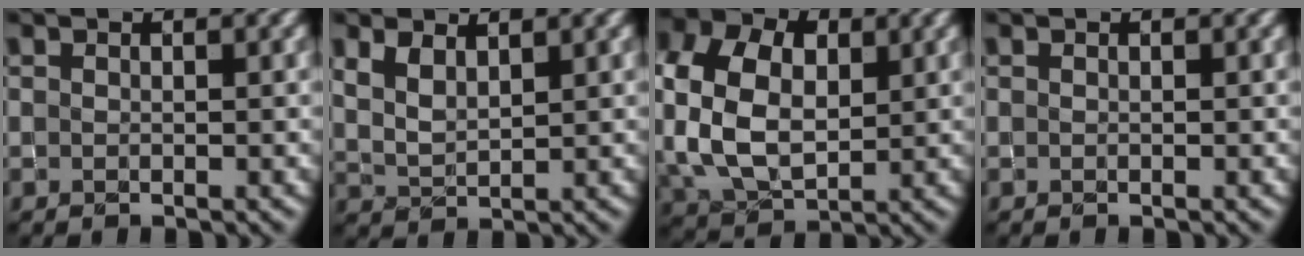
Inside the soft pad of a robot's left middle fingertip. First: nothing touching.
{"total": 2.6, "force": [1.7, 1.1, 1.6], "torque": [-0.041, -0.003, 0.037]}
{"total": 10.7, "force": [1.0, 7.4, 7.6], "torque": [-0.189, 0.005, 0.023]}
{"total": 0.0}